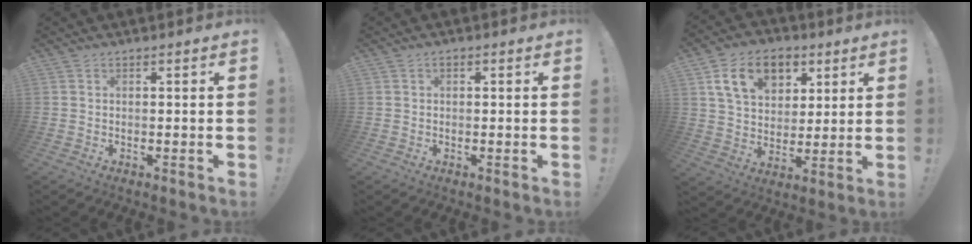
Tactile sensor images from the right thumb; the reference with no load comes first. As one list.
[{"total": 0.7, "force": [-0.2, 0.5, 0.4], "torque": [-0.009, 0.003, -0.004]}, {"total": 15.5, "force": [7.2, 10.6, 8.8], "torque": [-0.135, -0.022, 0.136]}]